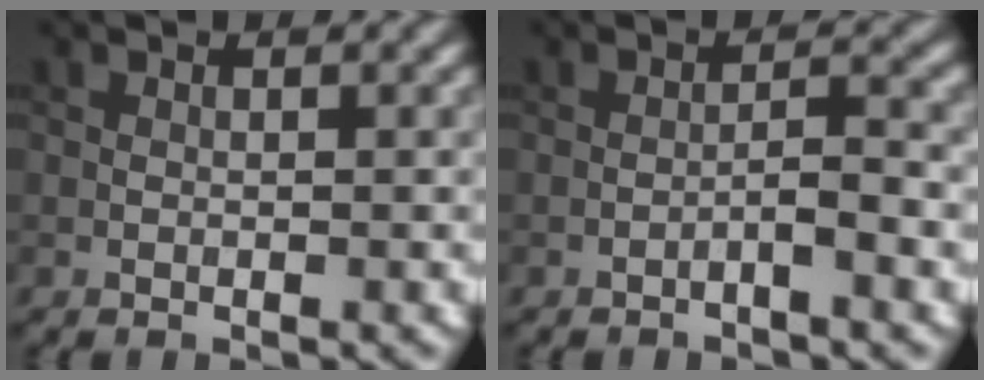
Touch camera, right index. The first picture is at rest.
{"total": 1.9, "force": [-1.1, 0.1, 1.5], "torque": [-0.025, 0.009, -0.022]}